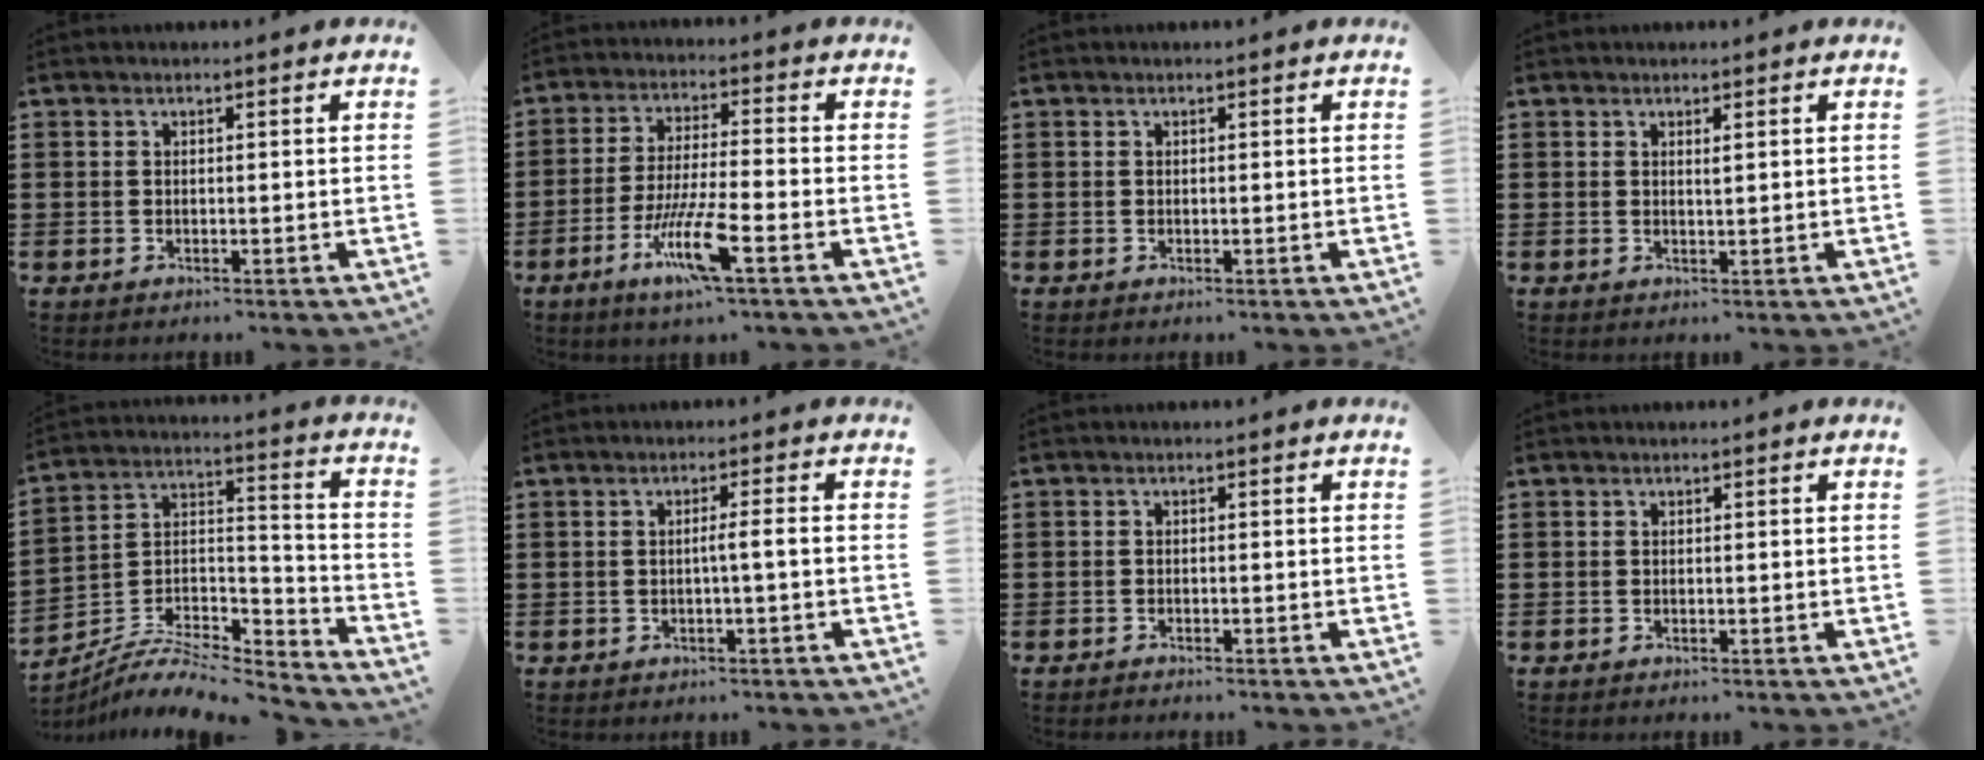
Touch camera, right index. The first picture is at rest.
{"total": 9.6, "force": [-4.8, 1.2, 8.2], "torque": [-0.169, -0.008, -0.092]}
{"total": 0.0}
{"total": 0.8, "force": [0.5, 0.1, 0.7], "torque": [-0.015, 0.000, 0.009]}
{"total": 7.2, "force": [-6.1, 2.8, 2.7], "torque": [-0.051, 0.004, -0.120]}
{"total": 2.2, "force": [-0.6, -0.3, 2.2], "torque": [-0.038, -0.004, -0.014]}
{"total": 0.8, "force": [-0.8, 0.0, 0.1], "torque": [-0.003, -0.001, -0.017]}
{"total": 0.0}